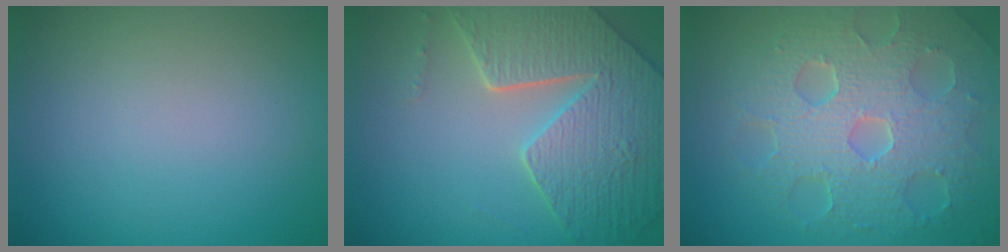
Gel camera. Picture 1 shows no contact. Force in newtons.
{"total": 7.9, "press": 5.8, "slide": 5.5}
{"total": 8.7, "press": 6.0, "slide": 6.2}